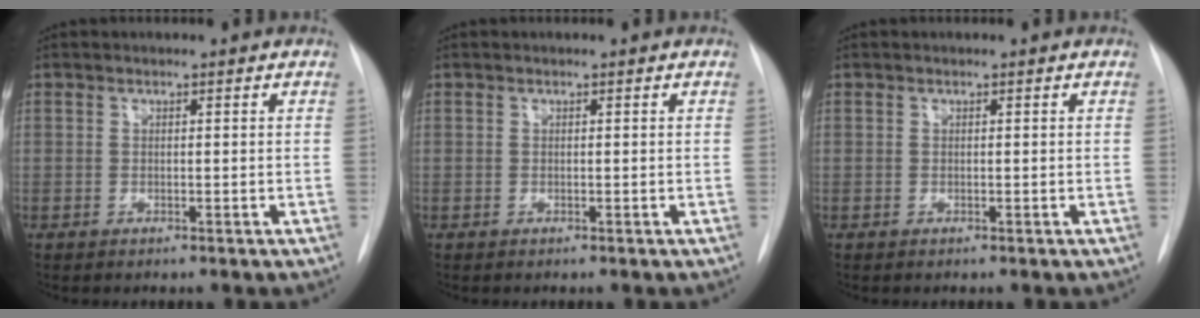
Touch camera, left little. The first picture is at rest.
{"total": 0.0}
{"total": 0.0}